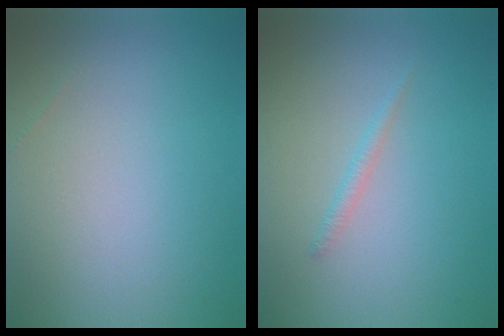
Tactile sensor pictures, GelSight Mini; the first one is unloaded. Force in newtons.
{"total": 0.8, "press": 0.8, "slide": 0.0}